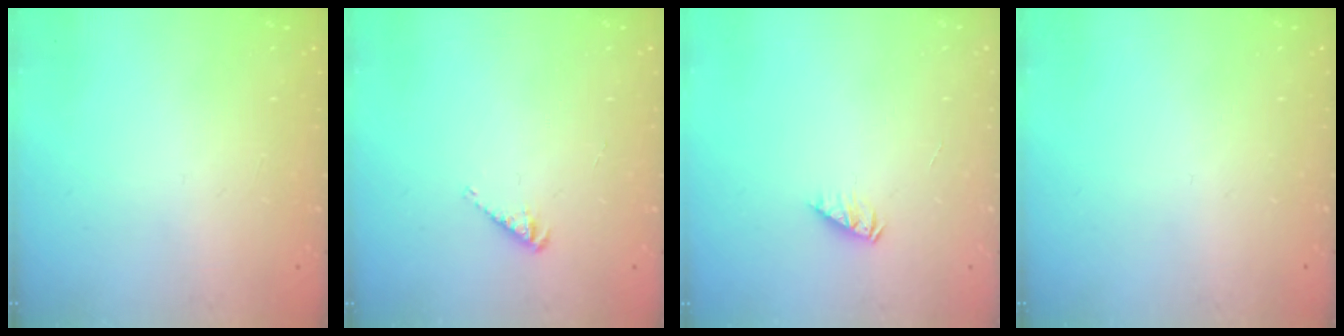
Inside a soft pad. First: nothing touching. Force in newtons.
{"total": 2.7, "press": 2.7, "slide": 0.3}
{"total": 2.1, "press": 2.1, "slide": 0.3}
{"total": 0.0}